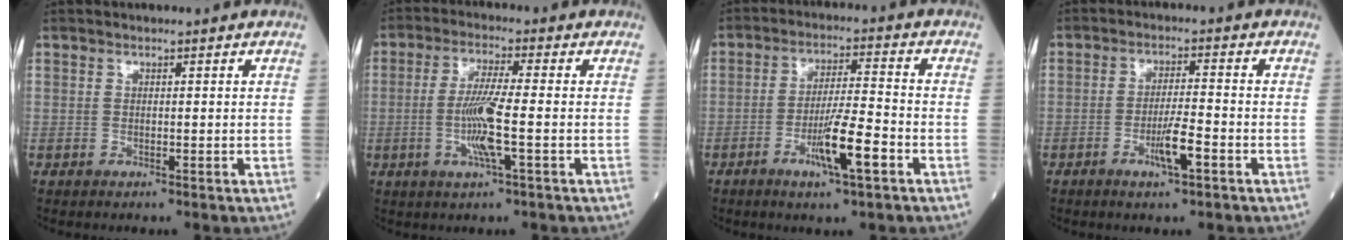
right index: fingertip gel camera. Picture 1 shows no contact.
{"total": 7.5, "force": [-1.4, 0.0, 7.4], "torque": [-0.149, -0.006, -0.031]}
{"total": 8.5, "force": [-3.6, 0.5, 7.7], "torque": [-0.141, -0.006, -0.063]}
{"total": 5.0, "force": [-2.2, 0.4, 4.5], "torque": [-0.083, -0.004, -0.042]}